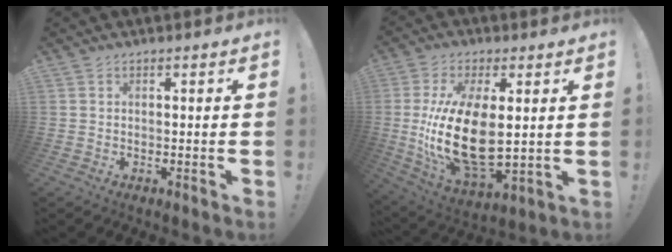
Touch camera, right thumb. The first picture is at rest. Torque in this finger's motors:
{"motor_torque": [2.55, 2.46, 2.44, -0.09, 0.24]}